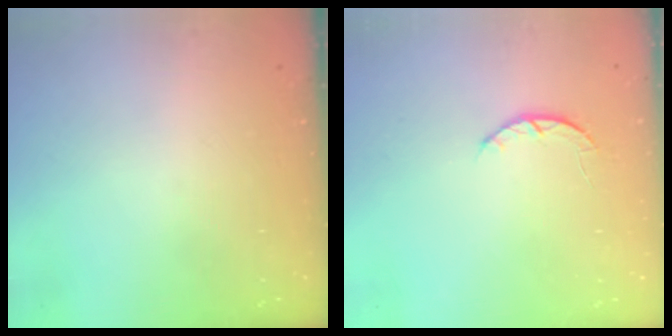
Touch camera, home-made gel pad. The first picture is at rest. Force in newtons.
{"total": 2.6, "press": 2.5, "slide": 0.4}